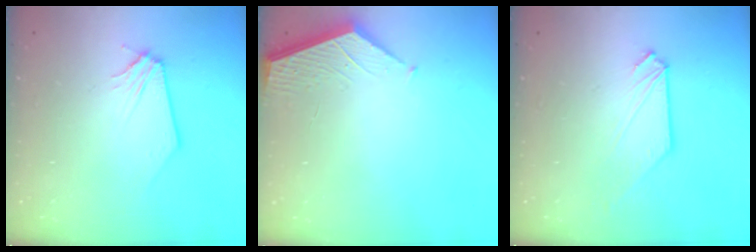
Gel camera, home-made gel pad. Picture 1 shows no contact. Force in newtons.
{"total": 2.1, "press": 2.1, "slide": 0.2}
{"total": 0.7, "press": 0.7, "slide": 0.1}